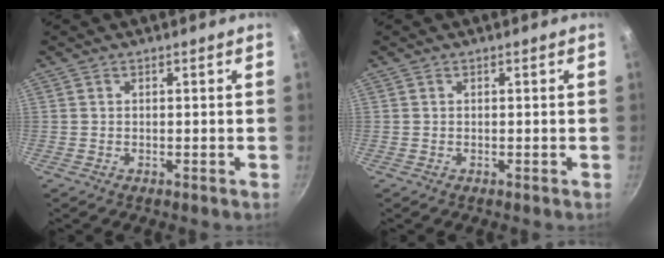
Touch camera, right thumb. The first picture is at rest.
{"total": 0.0}